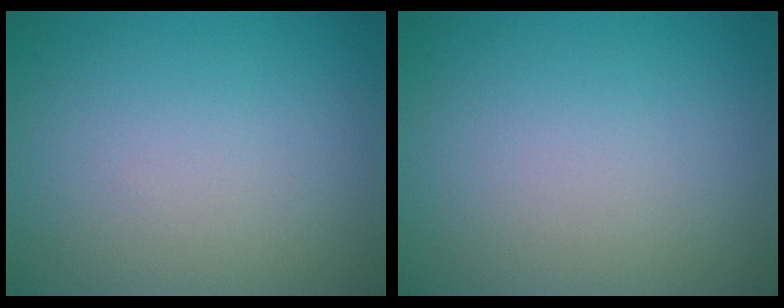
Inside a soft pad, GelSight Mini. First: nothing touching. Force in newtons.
{"total": 0.0}